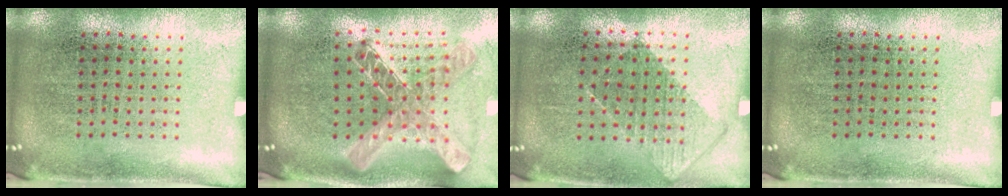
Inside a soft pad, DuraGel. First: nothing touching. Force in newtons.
{"total": 1.5, "press": 1.3, "slide": 0.6}
{"total": 0.8, "press": 0.7, "slide": 0.4}
{"total": 0.0}